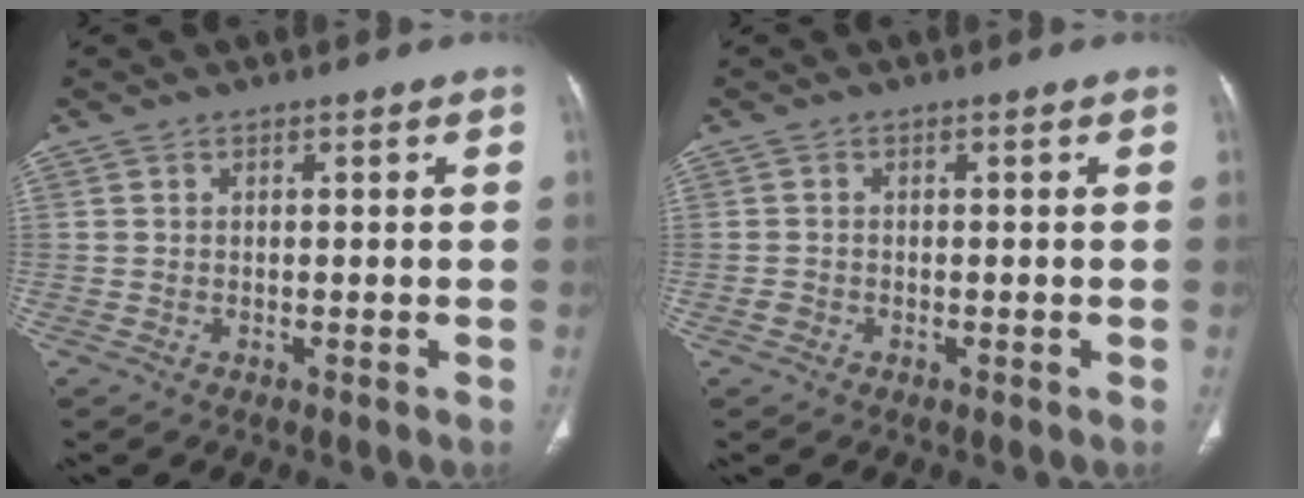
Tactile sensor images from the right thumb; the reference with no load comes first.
{"total": 1.2, "force": [-0.4, 1.0, 0.4], "torque": [-0.010, 0.003, -0.009]}